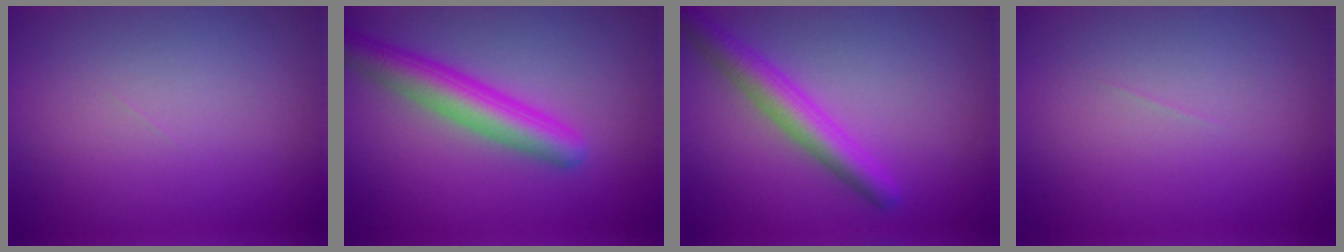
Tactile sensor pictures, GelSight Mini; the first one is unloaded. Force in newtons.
{"total": 5.0, "press": 5.0, "slide": 0.1}
{"total": 3.8, "press": 3.8, "slide": 0.1}
{"total": 0.0}